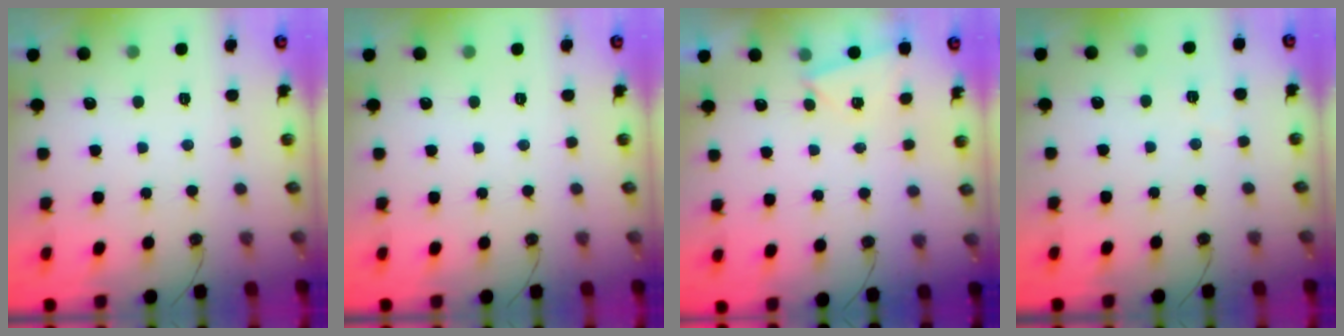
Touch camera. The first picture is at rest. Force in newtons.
{"total": 0.0}
{"total": 2.8, "press": 1.5, "slide": 2.3}
{"total": 3.6, "press": 2.3, "slide": 2.7}